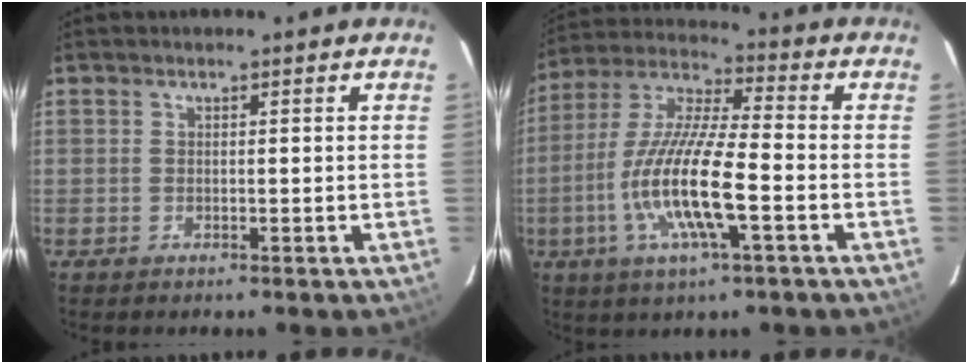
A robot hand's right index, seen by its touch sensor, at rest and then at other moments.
{"total": 15.8, "force": [-4.7, 2.7, 14.8], "torque": [-0.302, -0.010, -0.094]}